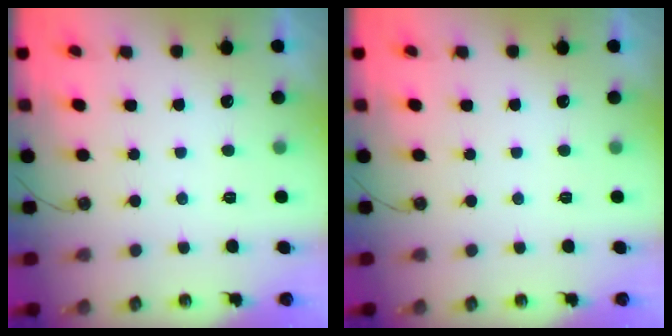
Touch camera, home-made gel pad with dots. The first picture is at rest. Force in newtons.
{"total": 0.0}